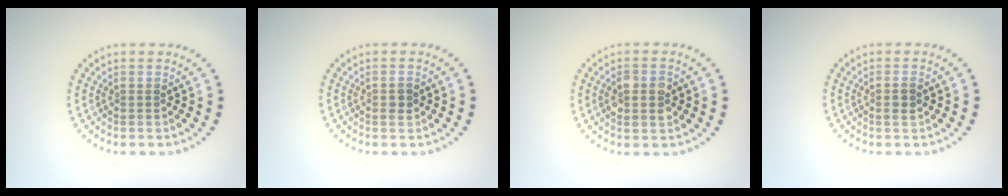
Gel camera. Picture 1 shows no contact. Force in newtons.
{"total": 1.1, "press": 1.1, "slide": 0.2}
{"total": 2.8, "press": 2.8, "slide": 0.2}
{"total": 1.1, "press": 1.0, "slide": 0.2}